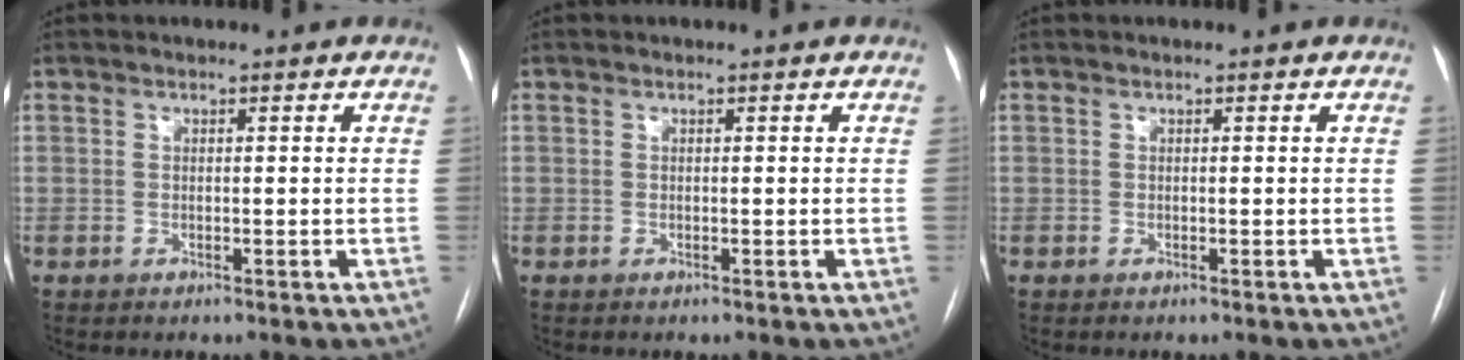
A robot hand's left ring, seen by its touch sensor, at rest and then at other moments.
{"total": 0.0}
{"total": 0.0}